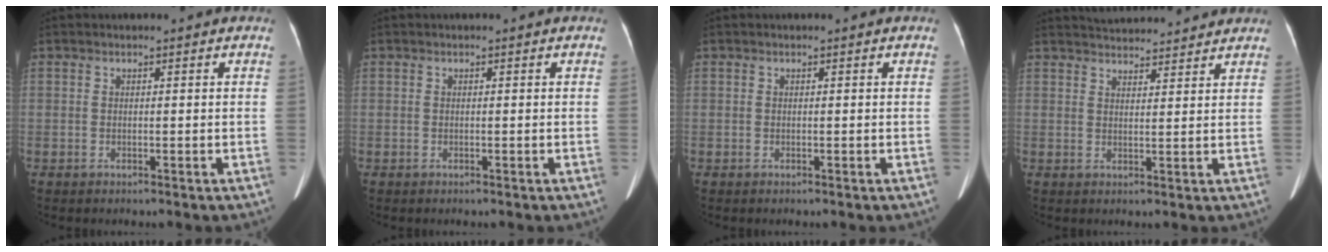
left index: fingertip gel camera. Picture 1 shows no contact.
{"total": 0.0}
{"total": 0.0}
{"total": 10.7, "force": [10.3, 1.5, 2.4], "torque": [-0.041, 0.020, 0.140]}